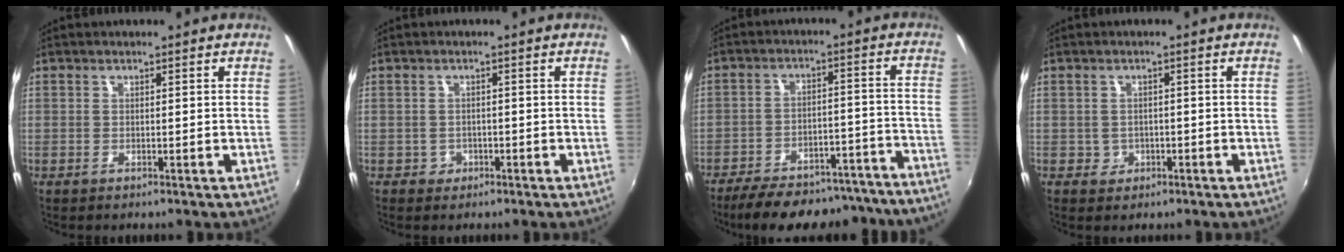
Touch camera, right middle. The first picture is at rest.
{"total": 1.9, "force": [-0.6, 1.8, 0.2], "torque": [-0.006, -0.001, -0.006]}
{"total": 24.9, "force": [-22.4, 5.1, 9.4], "torque": [-0.154, 0.002, -0.284]}
{"total": 2.6, "force": [-0.5, 2.5, 0.5], "torque": [-0.013, 0.000, -0.004]}